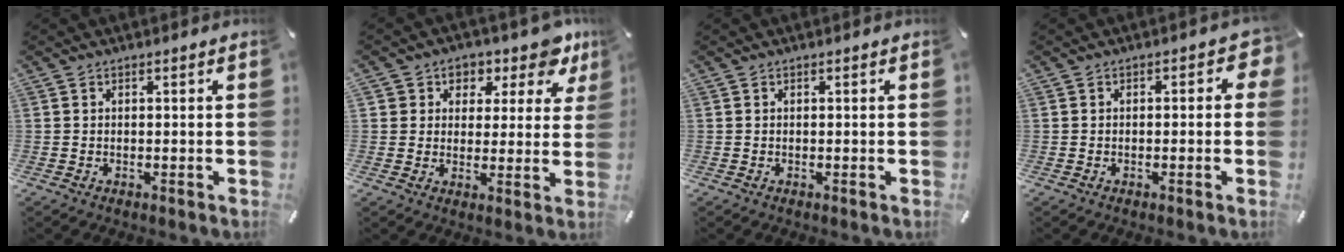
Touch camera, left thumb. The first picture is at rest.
{"total": 7.8, "force": [4.2, 5.8, 3.3], "torque": [-0.037, -0.028, 0.071]}
{"total": 0.0}
{"total": 2.6, "force": [-0.4, 1.6, 2.1], "torque": [-0.023, 0.002, -0.012]}